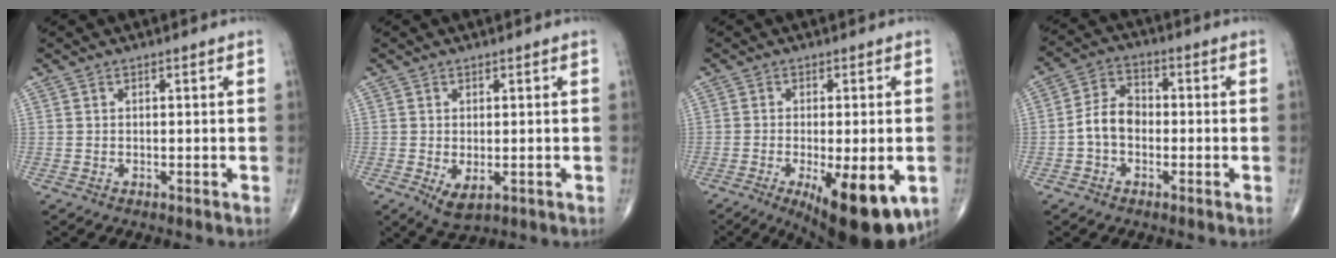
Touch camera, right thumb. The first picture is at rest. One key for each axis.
{"total": 3.5, "fx": -0.8, "fy": 1.8, "fz": 3.0, "tx": -0.042, "ty": -0.007, "tz": 0.000}
{"total": 15.4, "fx": -5.7, "fy": 5.3, "fz": 13.3, "tx": -0.160, "ty": -0.017, "tz": -0.070}
{"total": 6.7, "fx": -1.3, "fy": 4.7, "fz": 4.6, "tx": -0.075, "ty": 0.027, "tz": -0.037}